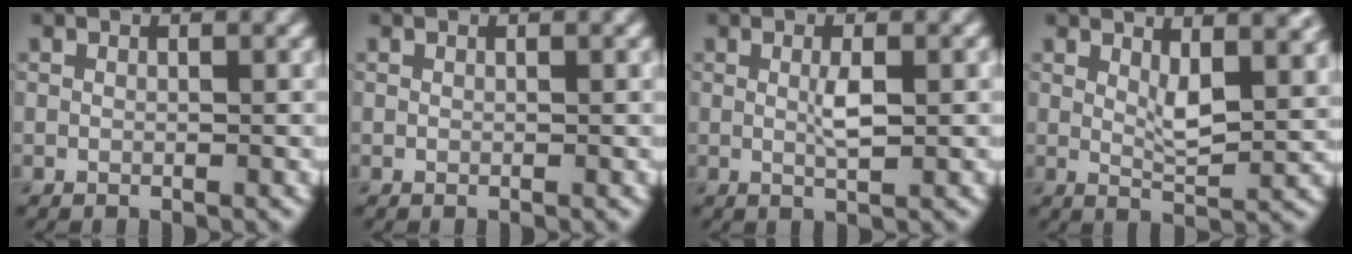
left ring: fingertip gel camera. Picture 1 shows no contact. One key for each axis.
{"total": 0.0}
{"total": 2.1, "fx": 0.2, "fy": 0.3, "fz": 2.1, "tx": -0.040, "ty": 0.002, "tz": 0.004}
{"total": 4.7, "fx": 2.0, "fy": 1.6, "fz": 4.0, "tx": -0.069, "ty": -0.003, "tz": 0.035}